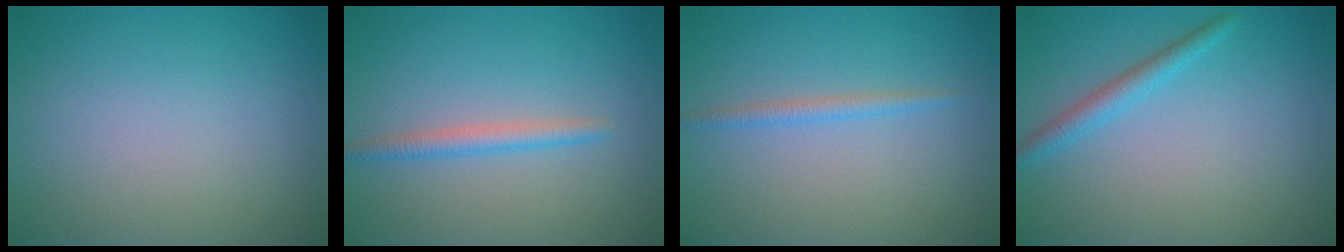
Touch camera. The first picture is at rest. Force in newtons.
{"total": 1.9, "press": 1.9, "slide": 0.1}
{"total": 1.2, "press": 1.2, "slide": 0.1}
{"total": 2.0, "press": 2.0, "slide": 0.0}